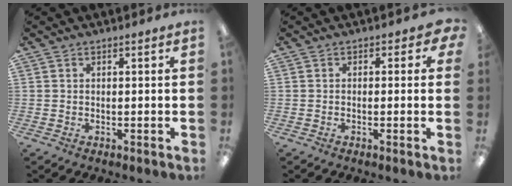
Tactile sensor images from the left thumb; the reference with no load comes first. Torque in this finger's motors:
{"motor_torque": [-0.01, 0.05, 0.01, 0.04, 0.00]}